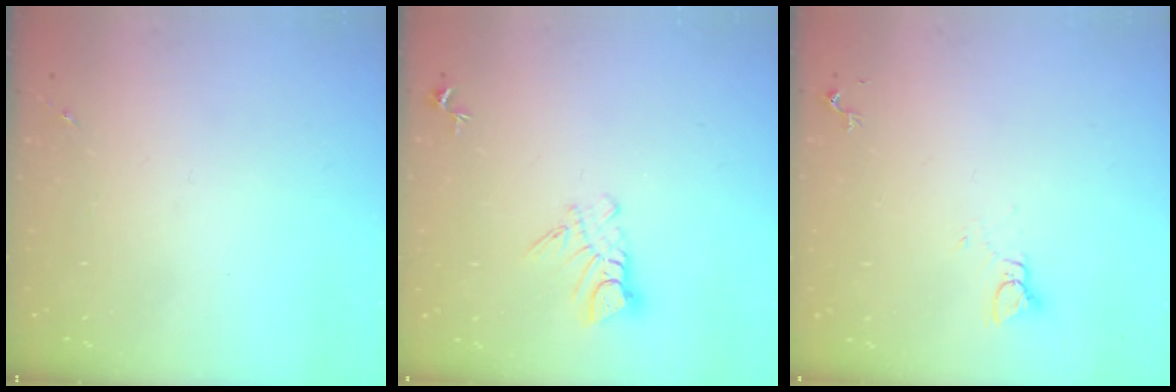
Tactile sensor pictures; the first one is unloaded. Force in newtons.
{"total": 6.6, "press": 6.5, "slide": 0.6}
{"total": 2.8, "press": 2.8, "slide": 0.1}